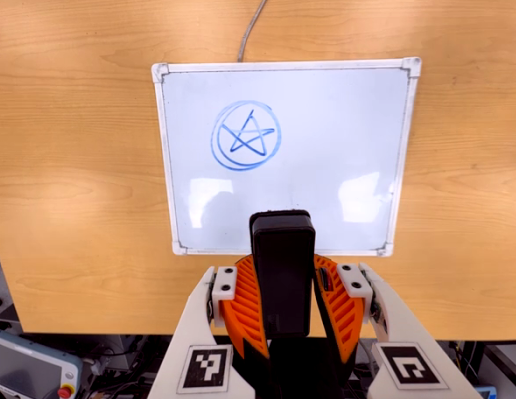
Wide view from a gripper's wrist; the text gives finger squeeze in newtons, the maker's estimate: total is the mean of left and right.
{"total": 10.4, "left": 9.2, "right": 11.6}